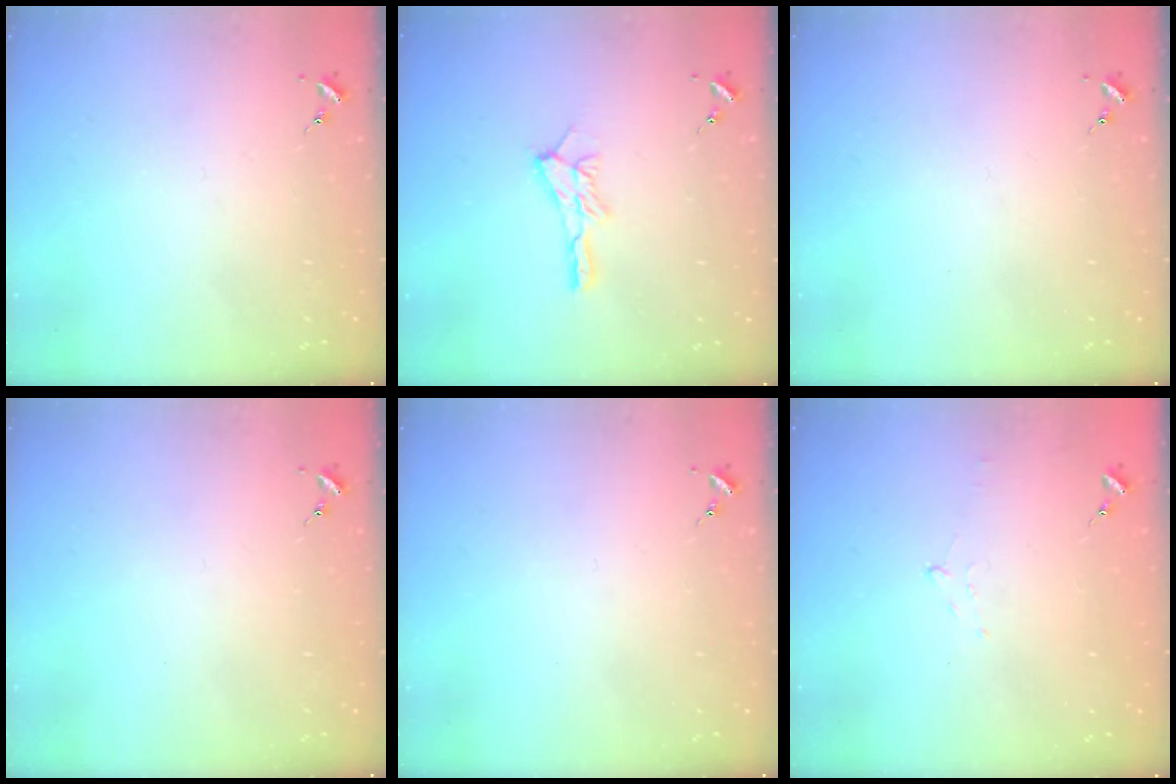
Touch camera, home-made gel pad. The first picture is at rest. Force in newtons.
{"total": 9.7, "press": 9.7, "slide": 0.8}
{"total": 0.0}
{"total": 0.0}
{"total": 0.0}
{"total": 4.9, "press": 4.8, "slide": 0.6}